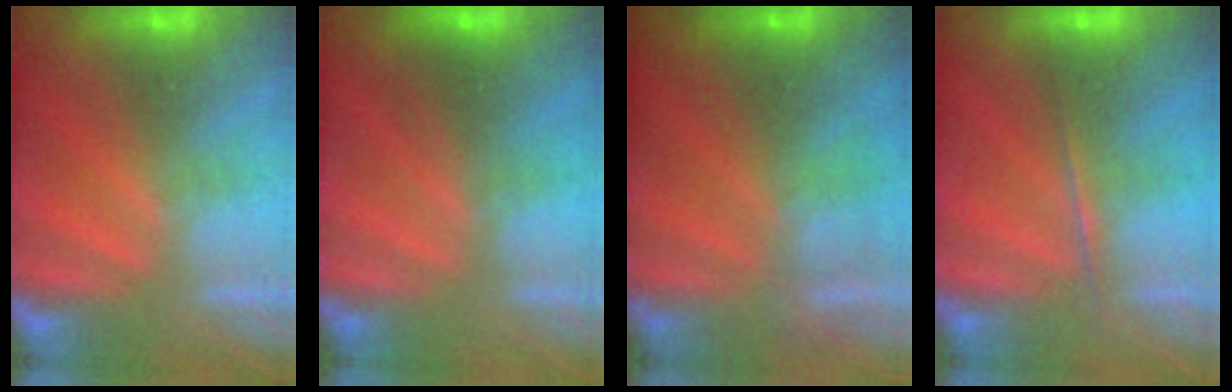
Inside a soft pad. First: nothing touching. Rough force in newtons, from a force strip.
{"total": 2.8}
{"total": 2.8}
{"total": 1.7}